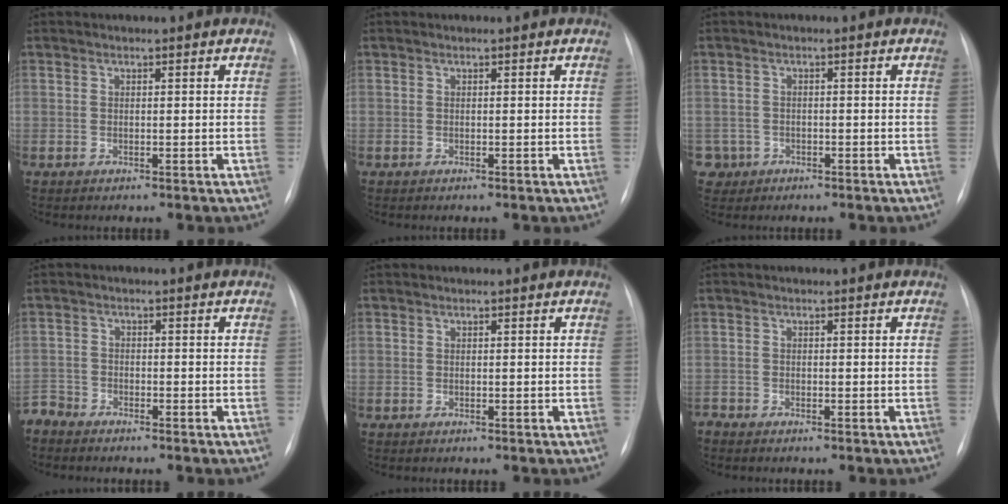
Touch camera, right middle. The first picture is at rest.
{"total": 0.0}
{"total": 2.7, "force": [-1.2, 2.4, -0.4], "torque": [0.009, 0.010, -0.022]}
{"total": 3.1, "force": [-3.0, 0.7, -0.3], "torque": [0.011, -0.007, -0.060]}
{"total": 0.0}
{"total": 0.8, "force": [-0.8, 0.1, 0.0], "torque": [0.002, -0.003, -0.015]}